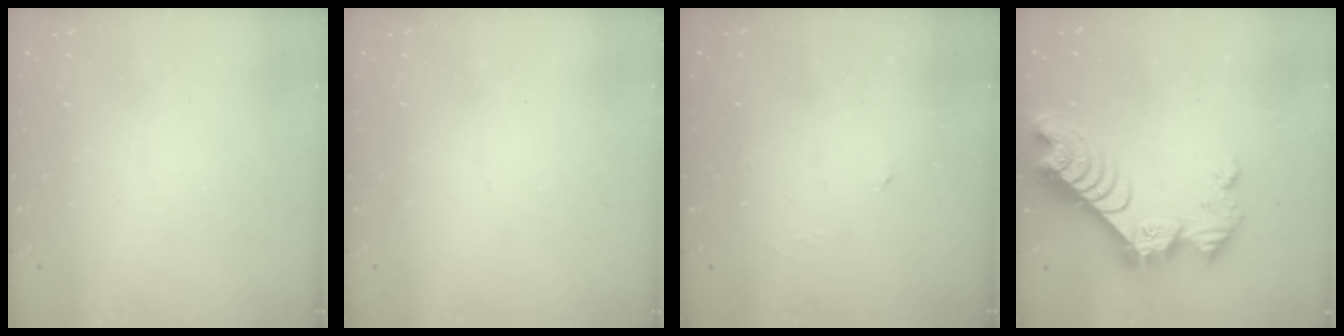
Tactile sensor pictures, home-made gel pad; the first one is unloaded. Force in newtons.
{"total": 0.0}
{"total": 3.1, "press": 3.1, "slide": 0.5}
{"total": 14.6, "press": 14.5, "slide": 1.5}